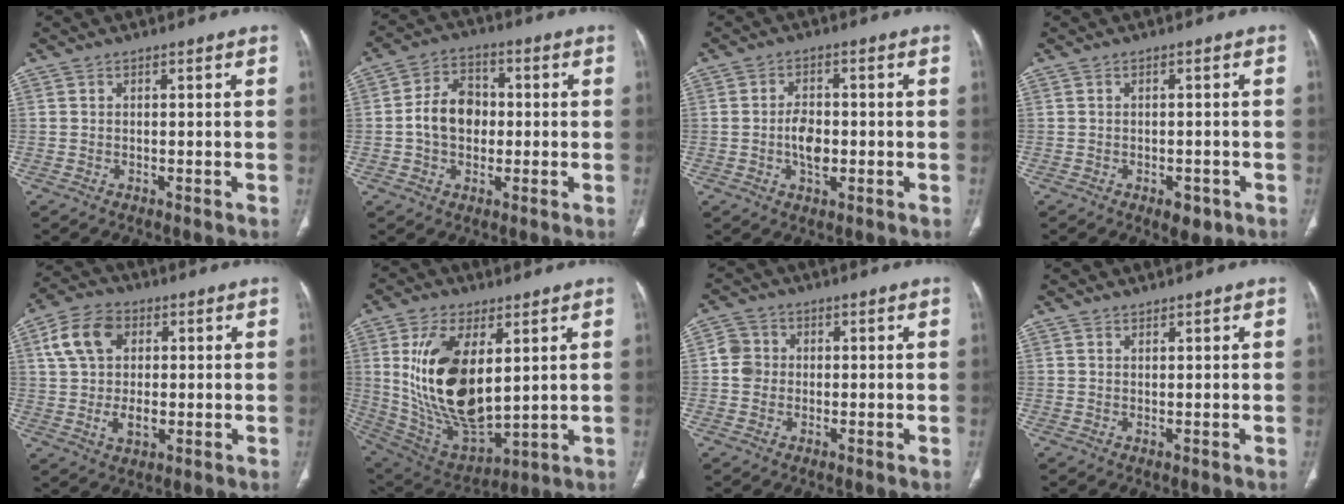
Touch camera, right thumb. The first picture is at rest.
{"total": 9.1, "force": [-0.4, 6.9, 5.9], "torque": [-0.082, 0.021, -0.014]}
{"total": 5.3, "force": [-0.8, 3.1, 4.2], "torque": [-0.066, 0.005, -0.014]}
{"total": 3.5, "force": [-1.6, 1.9, 2.5], "torque": [-0.021, 0.005, -0.014]}
{"total": 12.1, "force": [2.5, 8.3, 8.4], "torque": [-0.139, 0.002, 0.044]}
{"total": 20.7, "force": [4.5, 10.3, 17.3], "torque": [-0.321, -0.028, 0.103]}
{"total": 4.0, "force": [0.1, 3.7, 1.5], "torque": [-0.013, 0.006, -0.003]}
{"total": 1.0, "force": [1.0, 0.2, 0.1], "torque": [0.000, -0.009, 0.019]}